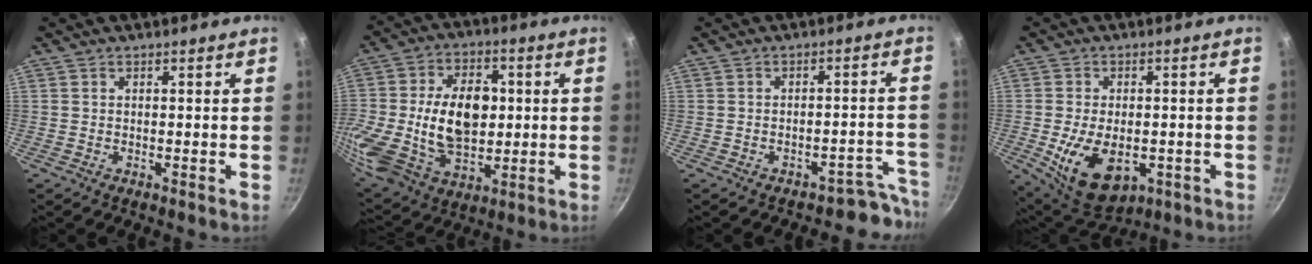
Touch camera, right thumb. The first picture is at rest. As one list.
[{"total": 25.7, "force": [0.9, 17.9, 18.5], "torque": [-0.373, 0.019, 0.026]}, {"total": 6.0, "force": [-5.1, 3.0, 0.9], "torque": [0.049, 0.067, -0.059]}, {"total": 13.3, "force": [-3.2, 8.2, 10.0], "torque": [-0.154, -0.004, -0.032]}]